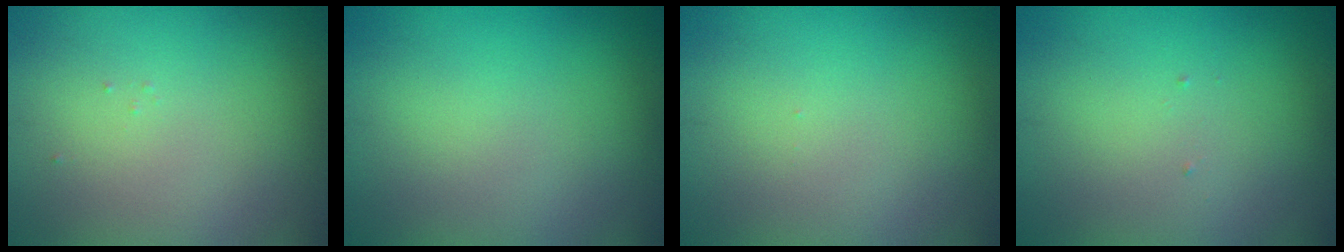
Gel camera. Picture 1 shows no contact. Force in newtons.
{"total": 0.0}
{"total": 0.0}
{"total": 0.0}